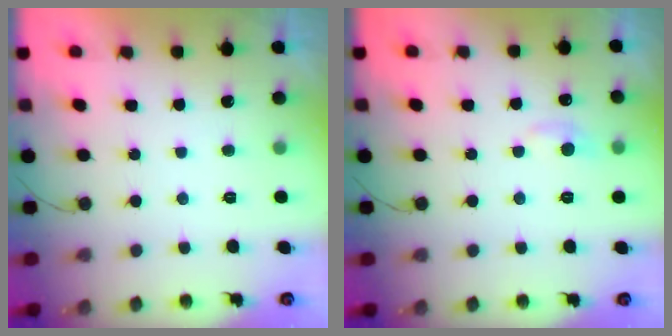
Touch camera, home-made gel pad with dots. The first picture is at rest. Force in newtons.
{"total": 5.5, "press": 5.5, "slide": 0.7}